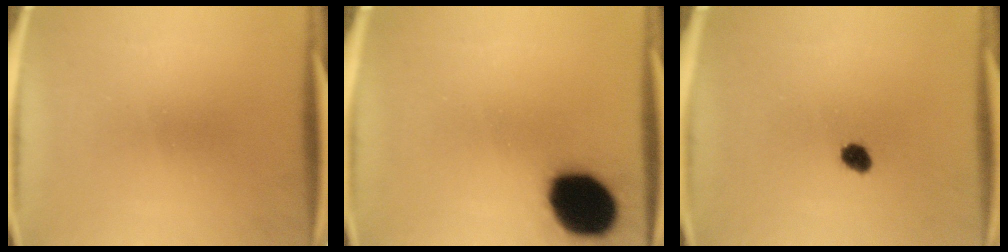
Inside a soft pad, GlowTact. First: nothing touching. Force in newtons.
{"total": 19.1}
{"total": 2.8}